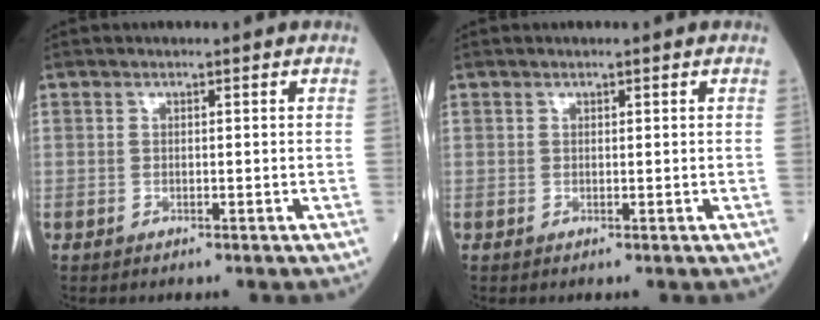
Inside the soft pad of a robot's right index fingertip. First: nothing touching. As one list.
[{"total": 0.0}]